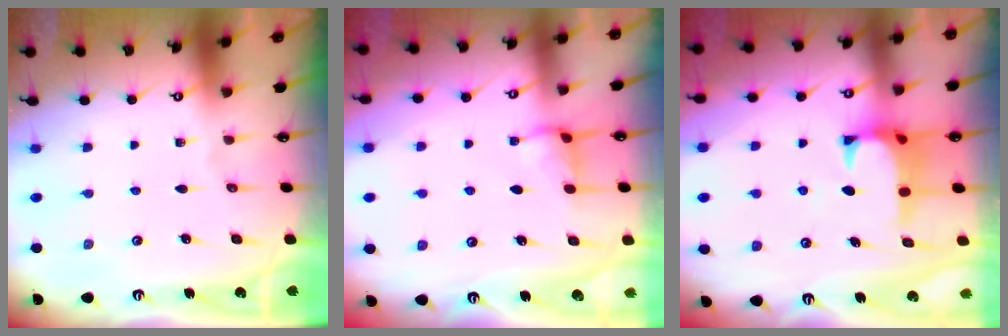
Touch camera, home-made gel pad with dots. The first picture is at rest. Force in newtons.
{"total": 2.0, "press": 1.9, "slide": 0.7}
{"total": 1.4, "press": 1.2, "slide": 0.7}